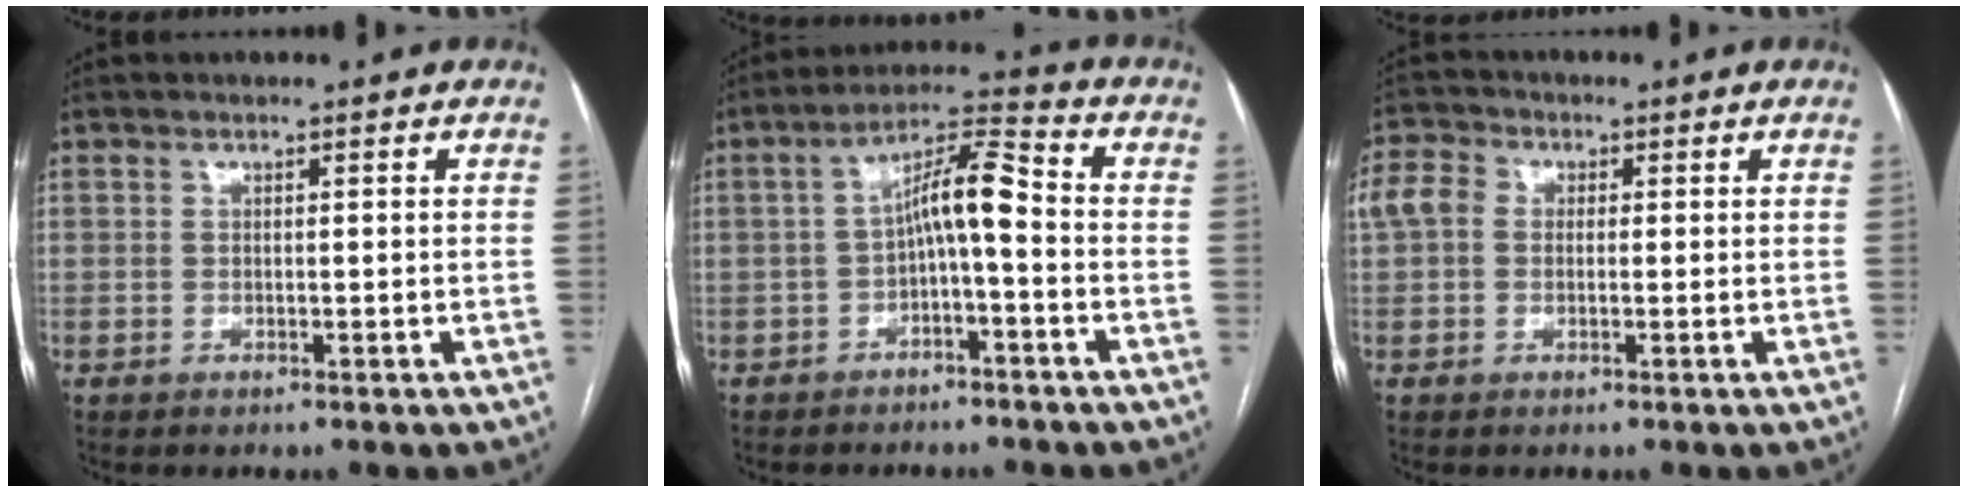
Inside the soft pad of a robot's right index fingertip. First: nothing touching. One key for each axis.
{"total": 7.8, "fx": -1.1, "fy": 1.3, "fz": 7.6, "tx": -0.132, "ty": 0.033, "tz": -0.022}
{"total": 5.6, "fx": 0.6, "fy": 4.5, "fz": 3.2, "tx": -0.084, "ty": 0.028, "tz": 0.010}